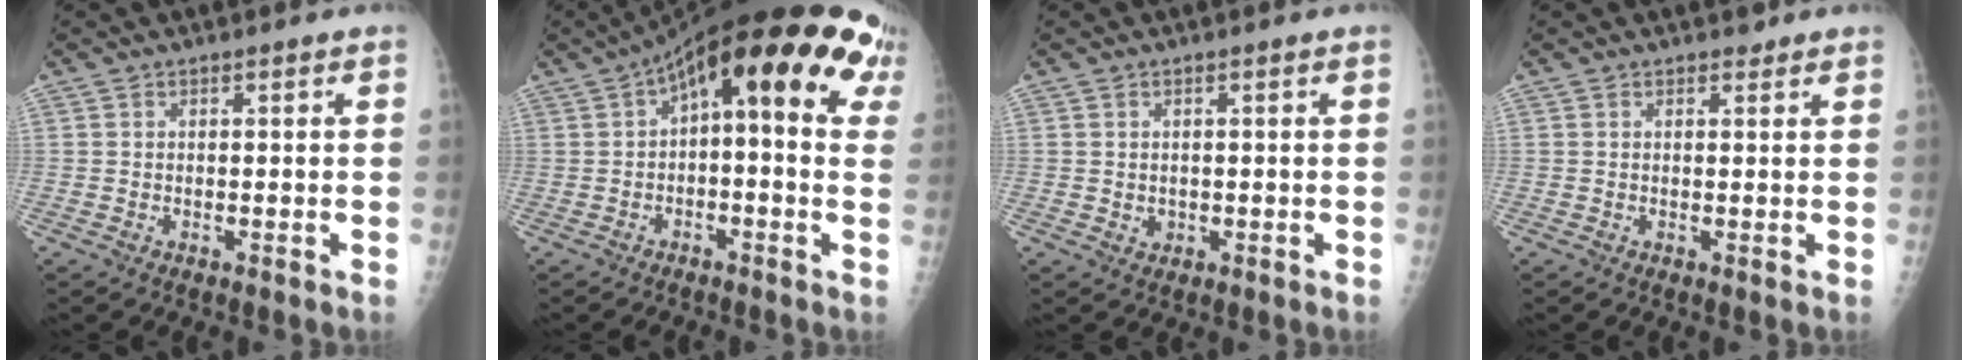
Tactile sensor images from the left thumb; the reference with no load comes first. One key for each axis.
{"total": 18.6, "fx": 6.8, "fy": 6.8, "fz": 15.9, "tx": -0.213, "ty": 0.042, "tz": 0.085}
{"total": 1.3, "fx": 0.1, "fy": 1.2, "fz": 0.6, "tx": -0.006, "ty": -0.001, "tz": 0.007}
{"total": 1.3, "fx": 1.0, "fy": 0.6, "fz": 0.4, "tx": 0.001, "ty": -0.007, "tz": 0.011}